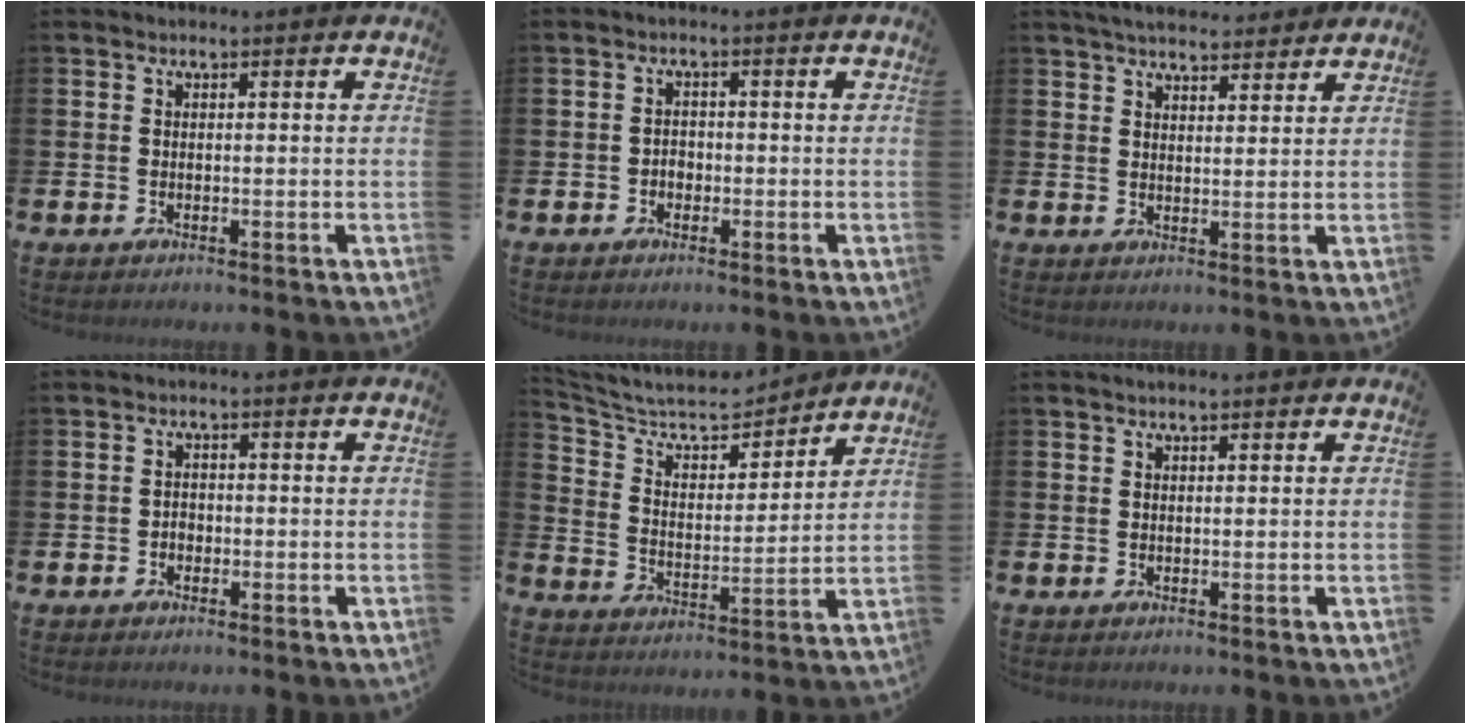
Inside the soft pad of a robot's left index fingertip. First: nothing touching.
{"total": 1.6, "force": [-0.7, 1.3, 0.6], "torque": [-0.003, 0.000, -0.018]}
{"total": 4.5, "force": [4.4, 0.9, 0.8], "torque": [-0.022, -0.016, 0.080]}
{"total": 1.4, "force": [-0.6, 1.1, 0.5], "torque": [-0.010, 0.005, -0.014]}
{"total": 7.5, "force": [6.7, 2.3, 2.4], "torque": [-0.080, -0.050, 0.110]}
{"total": 0.7, "force": [0.7, 0.0, 0.3], "torque": [-0.005, 0.000, 0.012]}